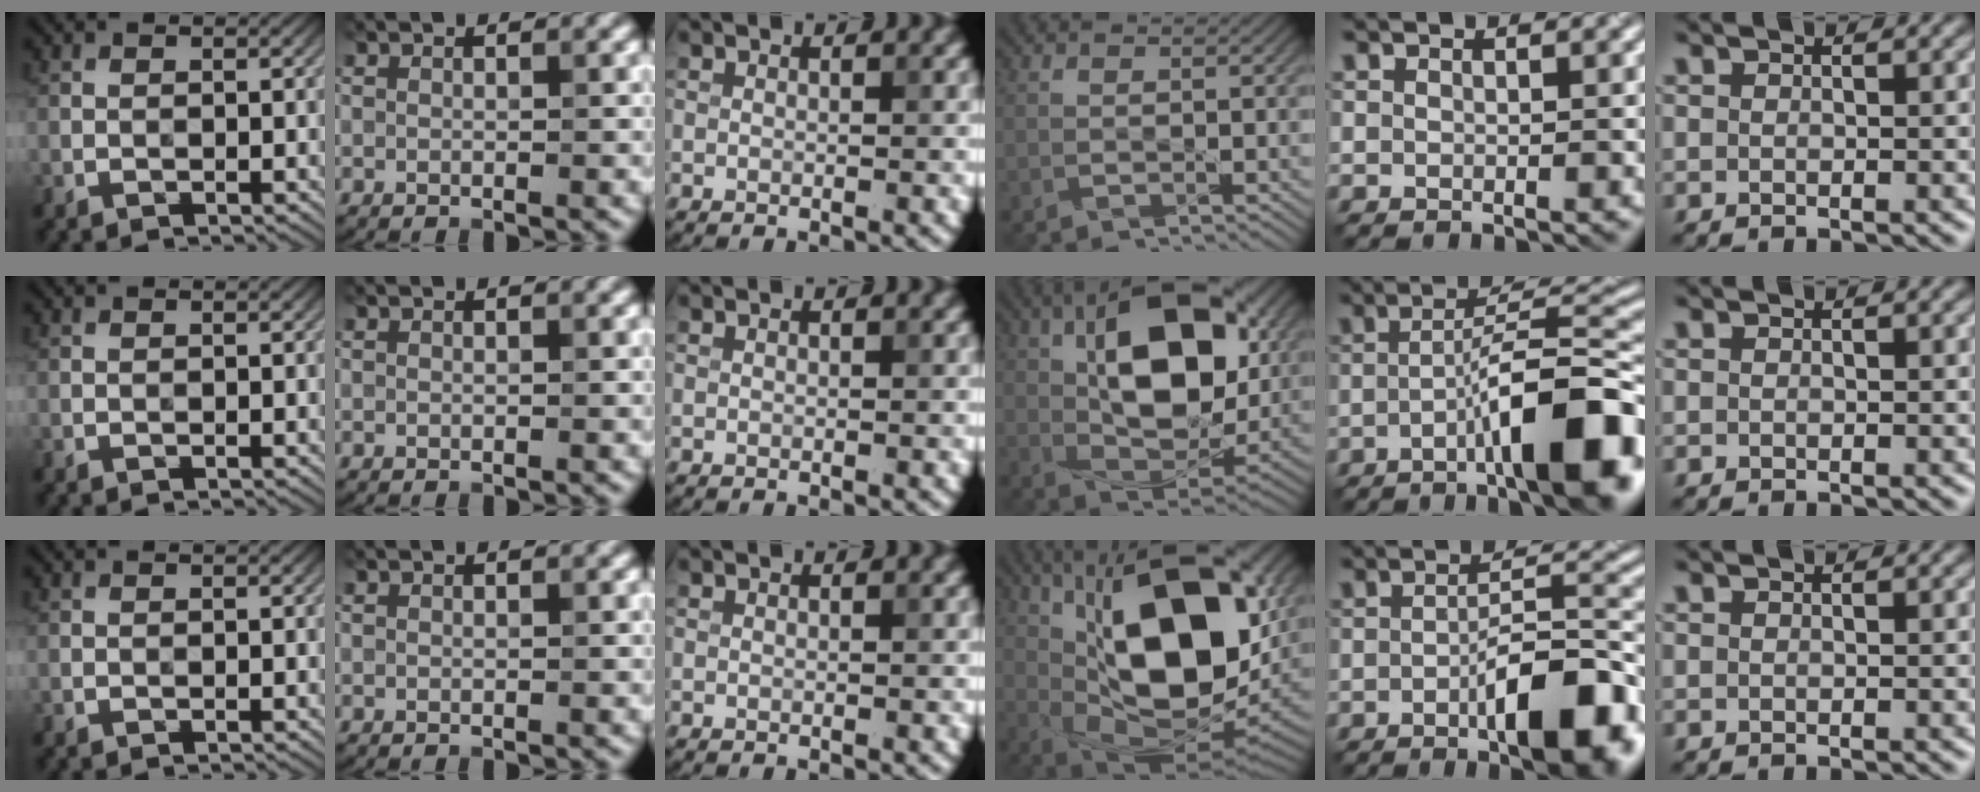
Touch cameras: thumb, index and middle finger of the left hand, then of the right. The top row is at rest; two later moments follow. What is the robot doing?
{"motion": "pour", "object": "plastic test tube"}